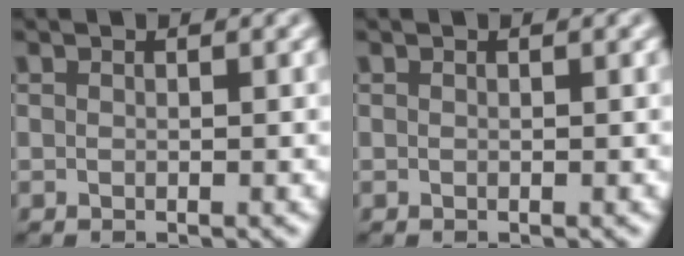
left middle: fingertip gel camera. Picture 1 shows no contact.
{"total": 0.0}